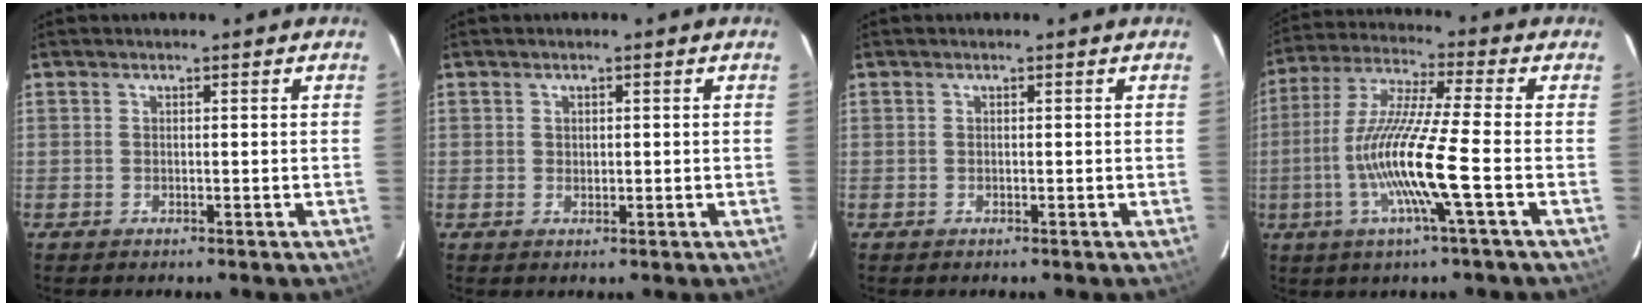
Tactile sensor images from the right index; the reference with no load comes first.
{"total": 0.9, "force": [0.2, 0.8, 0.4], "torque": [-0.005, 0.003, 0.004]}
{"total": 0.0}
{"total": 14.2, "force": [-4.0, -0.9, 13.6], "torque": [-0.273, -0.007, -0.081]}